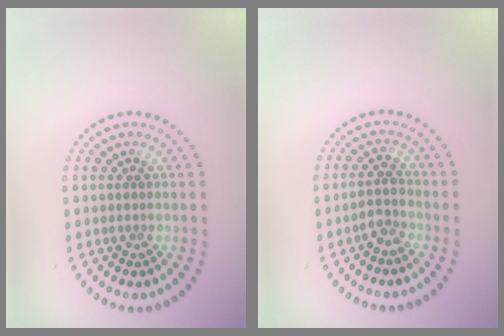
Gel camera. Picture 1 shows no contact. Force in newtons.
{"total": 1.8, "press": 1.5, "slide": 1.1}